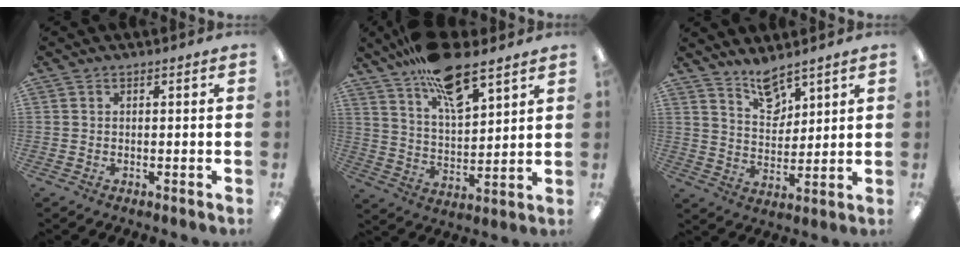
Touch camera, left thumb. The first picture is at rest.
{"total": 15.1, "force": [11.0, 5.4, 8.8], "torque": [-0.149, -0.057, 0.191]}
{"total": 7.8, "force": [6.5, 3.4, 2.5], "torque": [-0.038, -0.041, 0.118]}